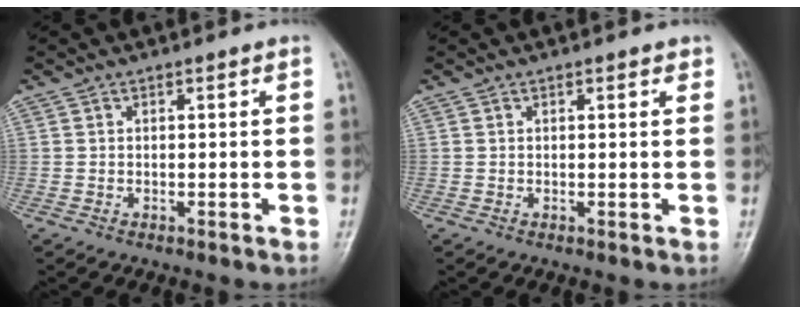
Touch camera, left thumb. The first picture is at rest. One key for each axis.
{"total": 1.2, "fx": 0.6, "fy": 0.4, "fz": 0.8, "tx": -0.010, "ty": 0.000, "tz": 0.006}